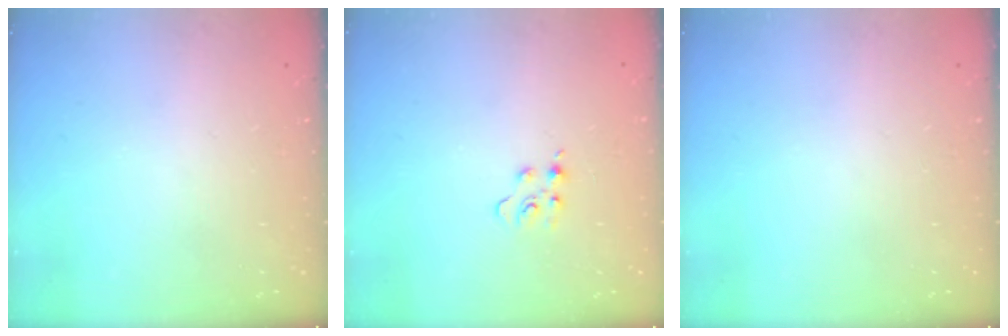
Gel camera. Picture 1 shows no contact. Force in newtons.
{"total": 3.9, "press": 3.9, "slide": 0.5}
{"total": 0.0}